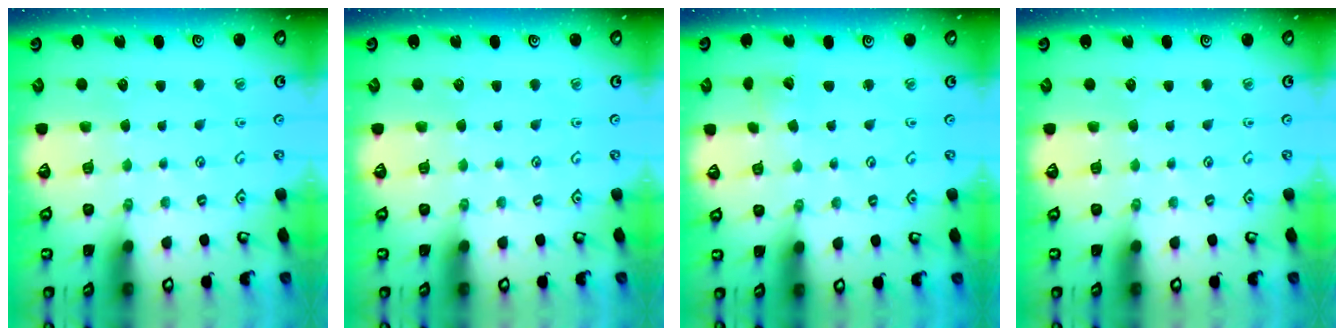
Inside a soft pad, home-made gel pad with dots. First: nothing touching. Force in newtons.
{"total": 0.0}
{"total": 3.1, "press": 3.1, "slide": 0.4}
{"total": 0.0}